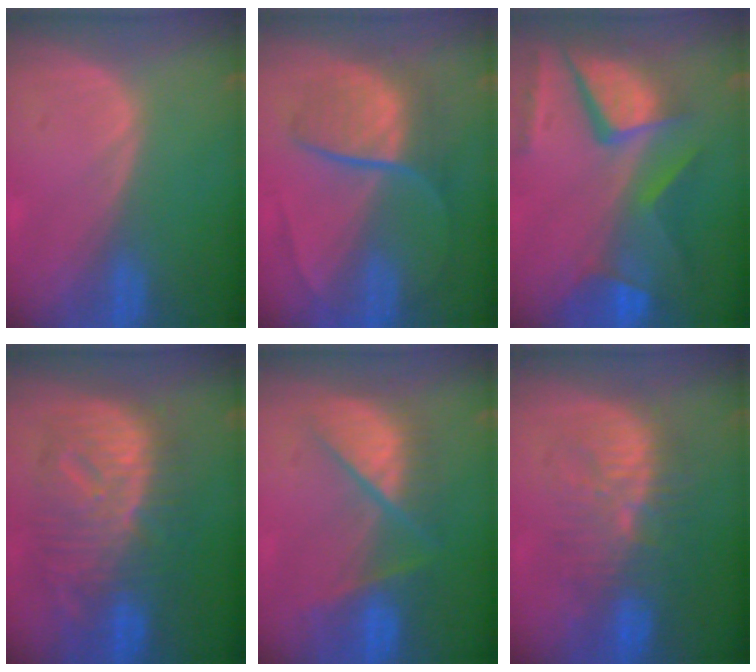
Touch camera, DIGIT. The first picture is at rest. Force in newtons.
{"total": 8.0, "press": 7.4, "slide": 2.9}
{"total": 12.0, "press": 9.9, "slide": 6.8}
{"total": 12.5, "press": 12.4, "slide": 1.2}
{"total": 8.2, "press": 8.2, "slide": 0.6}
{"total": 9.3, "press": 9.0, "slide": 2.1}